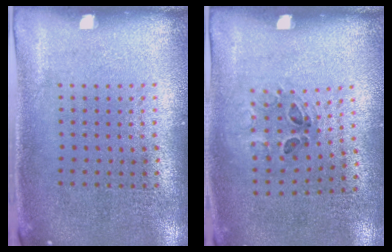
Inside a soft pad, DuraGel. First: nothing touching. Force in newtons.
{"total": 1.2, "press": 0.7, "slide": 1.0}